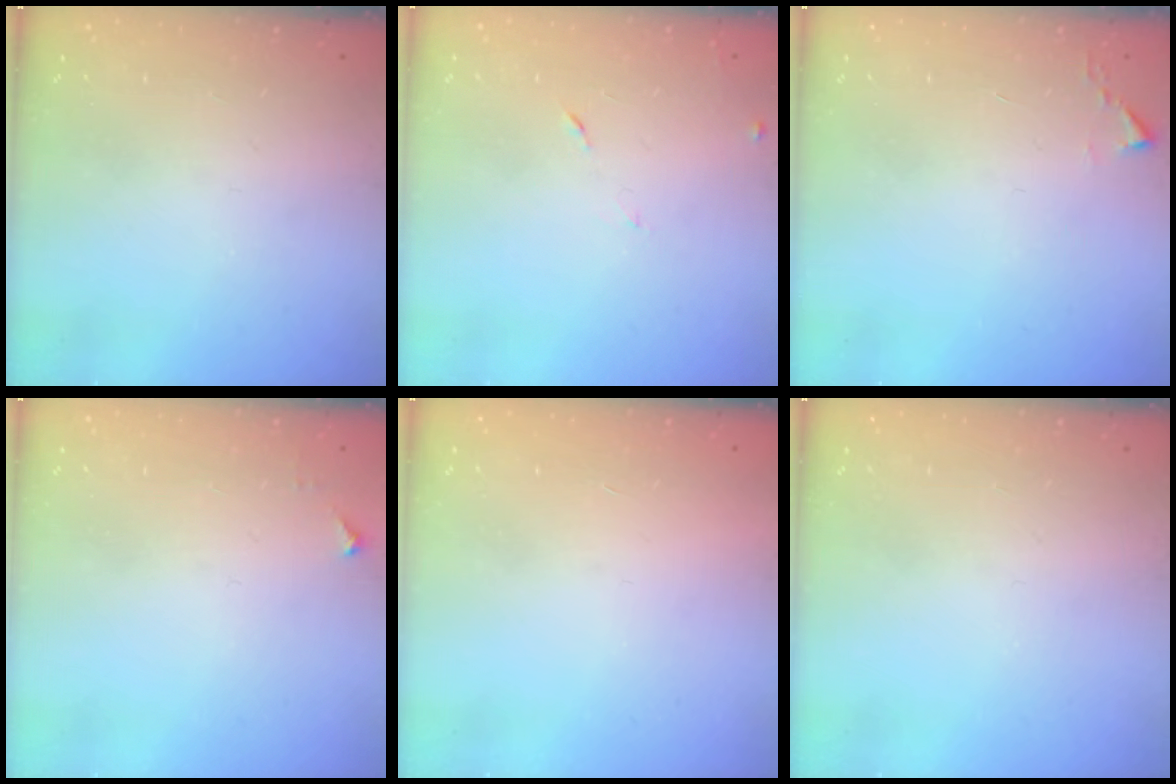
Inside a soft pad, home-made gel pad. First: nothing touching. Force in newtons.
{"total": 6.7, "press": 6.7, "slide": 0.8}
{"total": 2.4, "press": 2.4, "slide": 0.3}
{"total": 3.4, "press": 3.4, "slide": 0.4}
{"total": 1.7, "press": 1.7, "slide": 0.1}
{"total": 0.0}